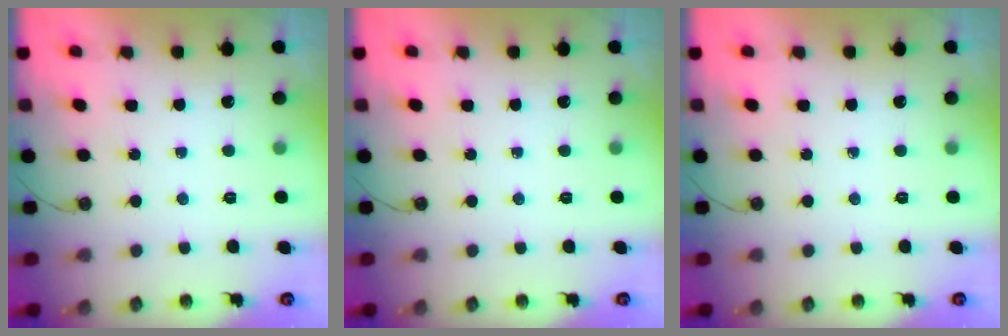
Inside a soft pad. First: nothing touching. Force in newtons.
{"total": 0.0}
{"total": 0.0}